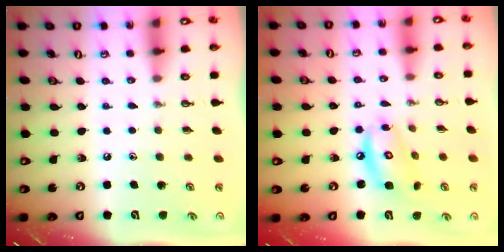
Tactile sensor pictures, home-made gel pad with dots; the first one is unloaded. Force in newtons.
{"total": 10.1, "press": 10.1, "slide": 0.8}